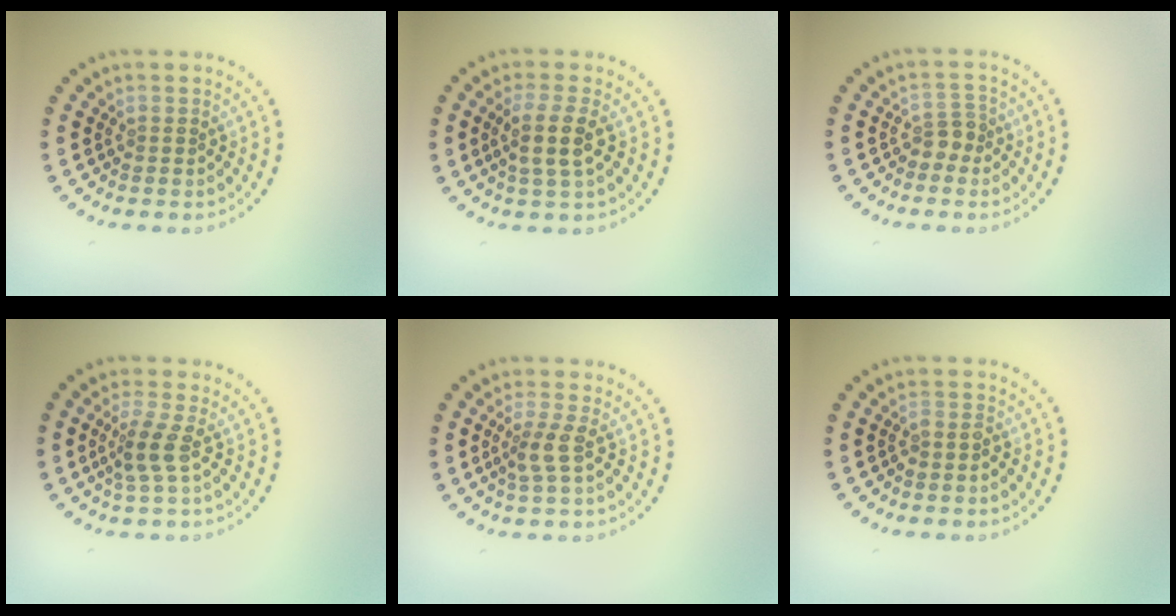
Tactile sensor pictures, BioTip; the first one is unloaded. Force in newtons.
{"total": 2.8, "press": 2.6, "slide": 1.2}
{"total": 1.7, "press": 1.4, "slide": 1.0}
{"total": 2.3, "press": 1.9, "slide": 1.3}
{"total": 2.0, "press": 1.6, "slide": 1.3}
{"total": 0.8, "press": 0.6, "slide": 0.5}